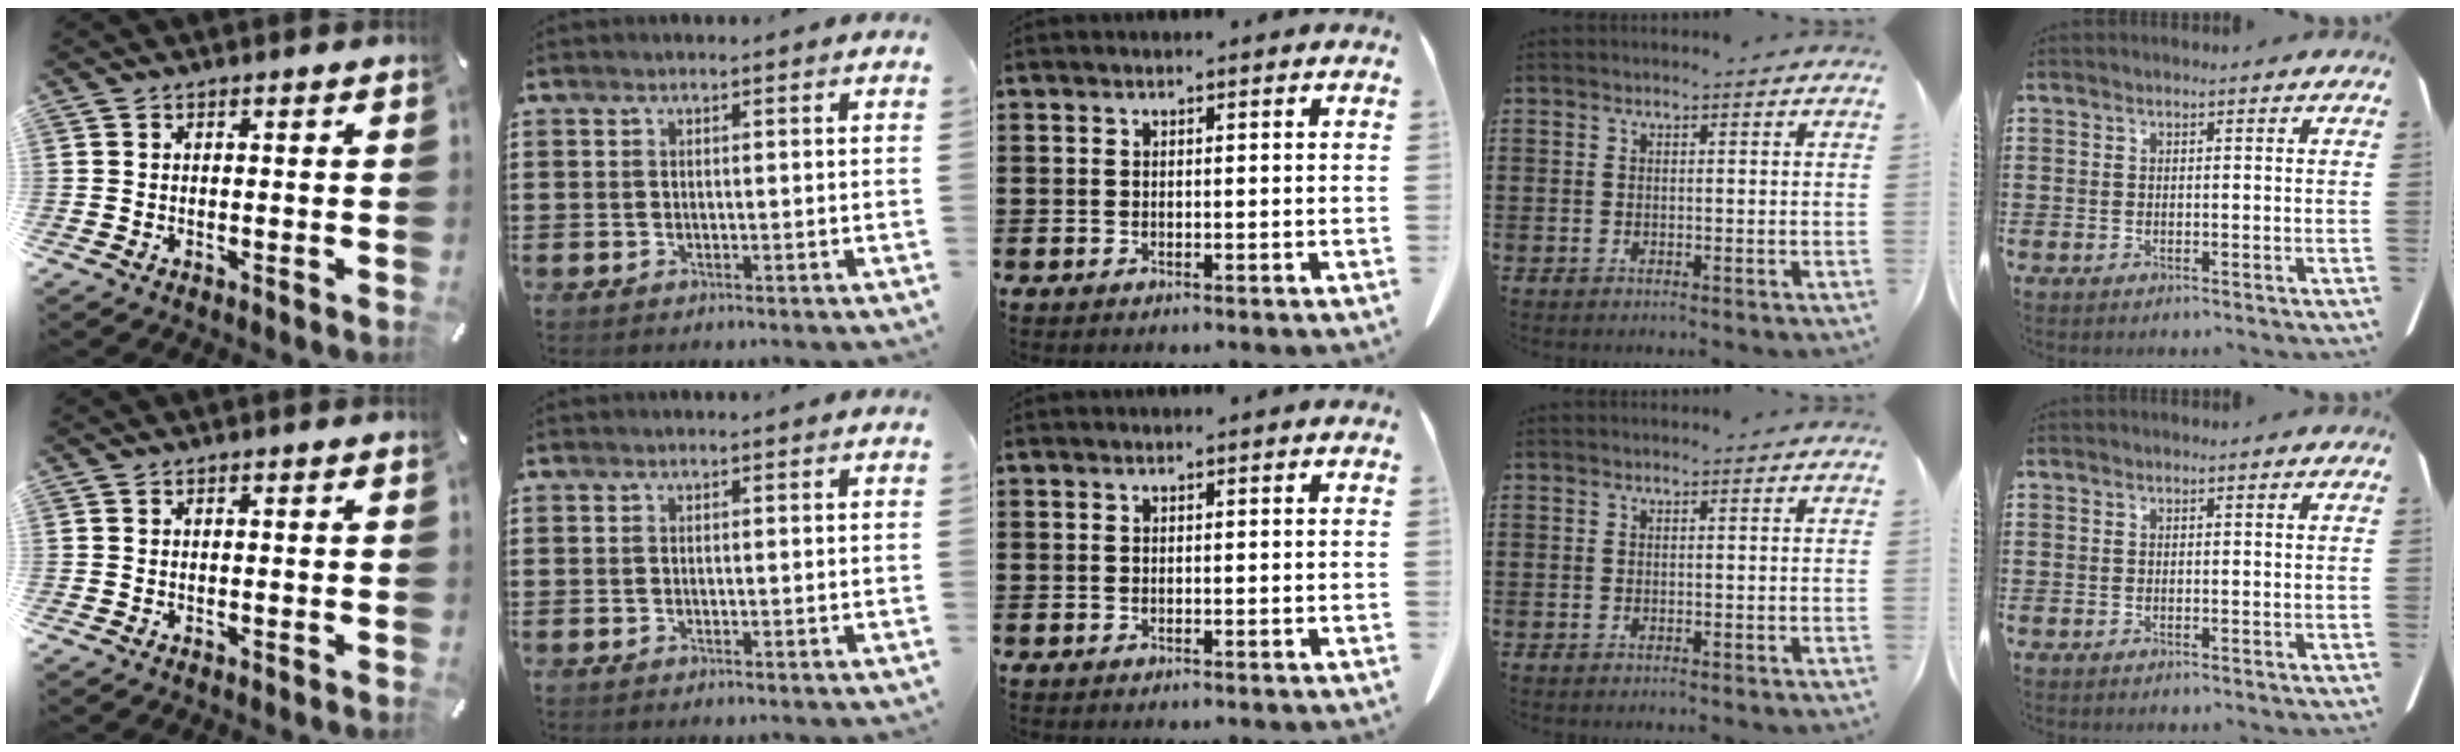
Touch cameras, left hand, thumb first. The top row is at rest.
{}